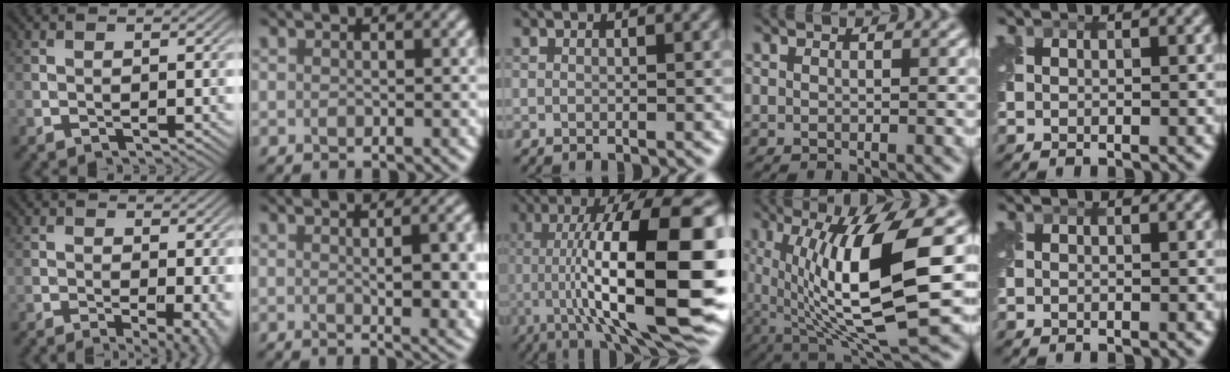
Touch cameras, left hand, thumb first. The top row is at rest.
{"thumb": {"total": 5.4, "force": [-1.1, 1.5, 5.0], "torque": [-0.073, -0.011, -0.010]}, "index": {"total": 7.1, "force": [0.3, 2.4, 6.7], "torque": [-0.069, -0.005, 0.012]}, "middle": {"total": 15.7, "force": [-0.9, 3.7, 15.2], "torque": [-0.211, 0.020, -0.007]}, "ring": {"total": 11.1, "force": [1.1, 2.6, 10.7], "torque": [-0.173, -0.011, 0.028]}}